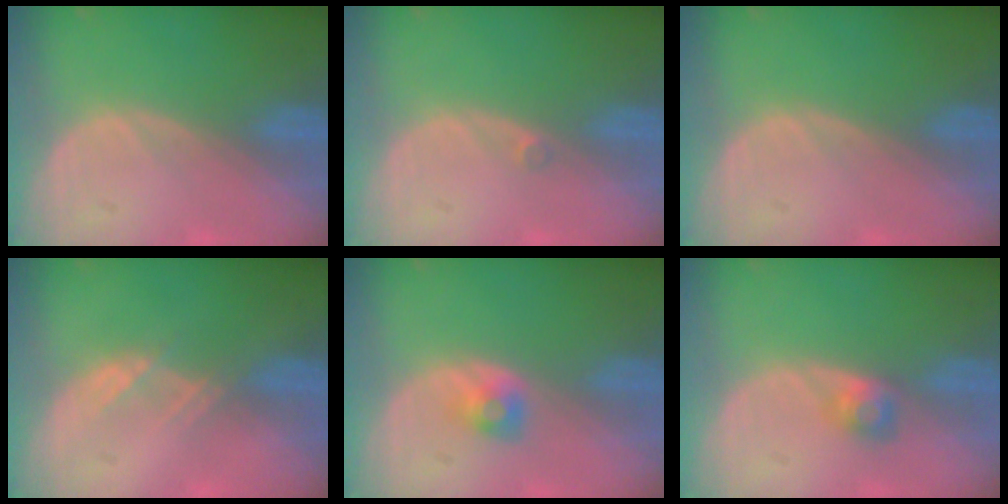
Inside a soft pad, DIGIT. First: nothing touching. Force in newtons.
{"total": 0.7, "press": 0.6, "slide": 0.3}
{"total": 0.0}
{"total": 1.9, "press": 1.9, "slide": 0.3}
{"total": 2.3, "press": 2.2, "slide": 0.5}
{"total": 2.5, "press": 2.4, "slide": 0.7}